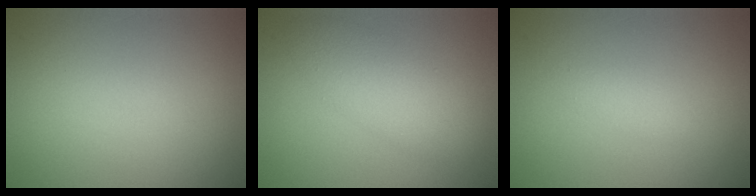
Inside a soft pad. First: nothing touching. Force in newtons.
{"total": 3.8, "press": 3.8, "slide": 0.0}
{"total": 0.9, "press": 0.9, "slide": 0.0}